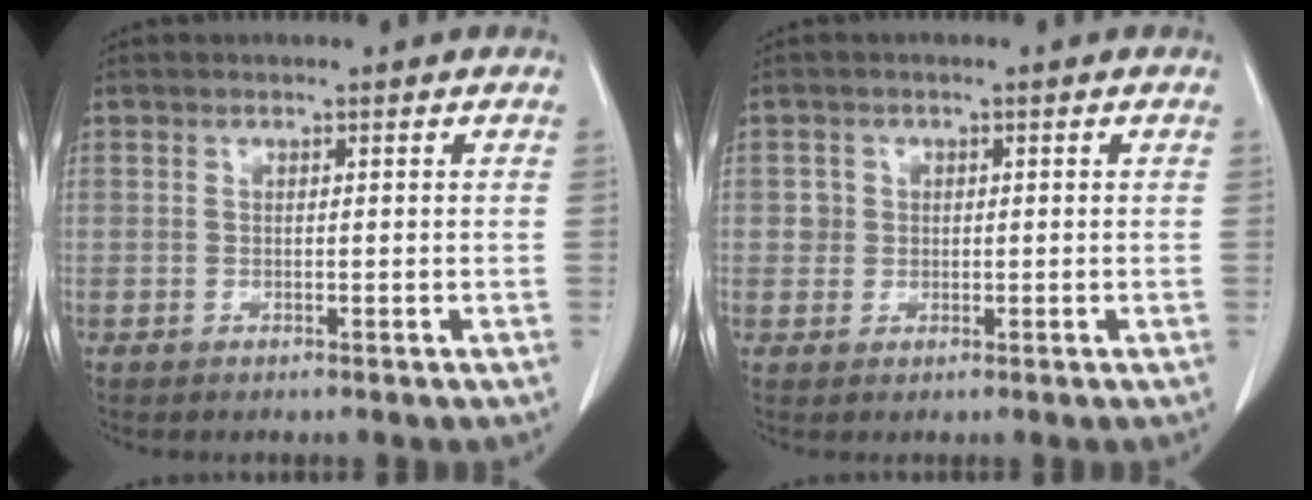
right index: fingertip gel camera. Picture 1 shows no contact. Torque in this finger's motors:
{"motor_torque": [-0.03, 0.02, 0.04, 0.00]}